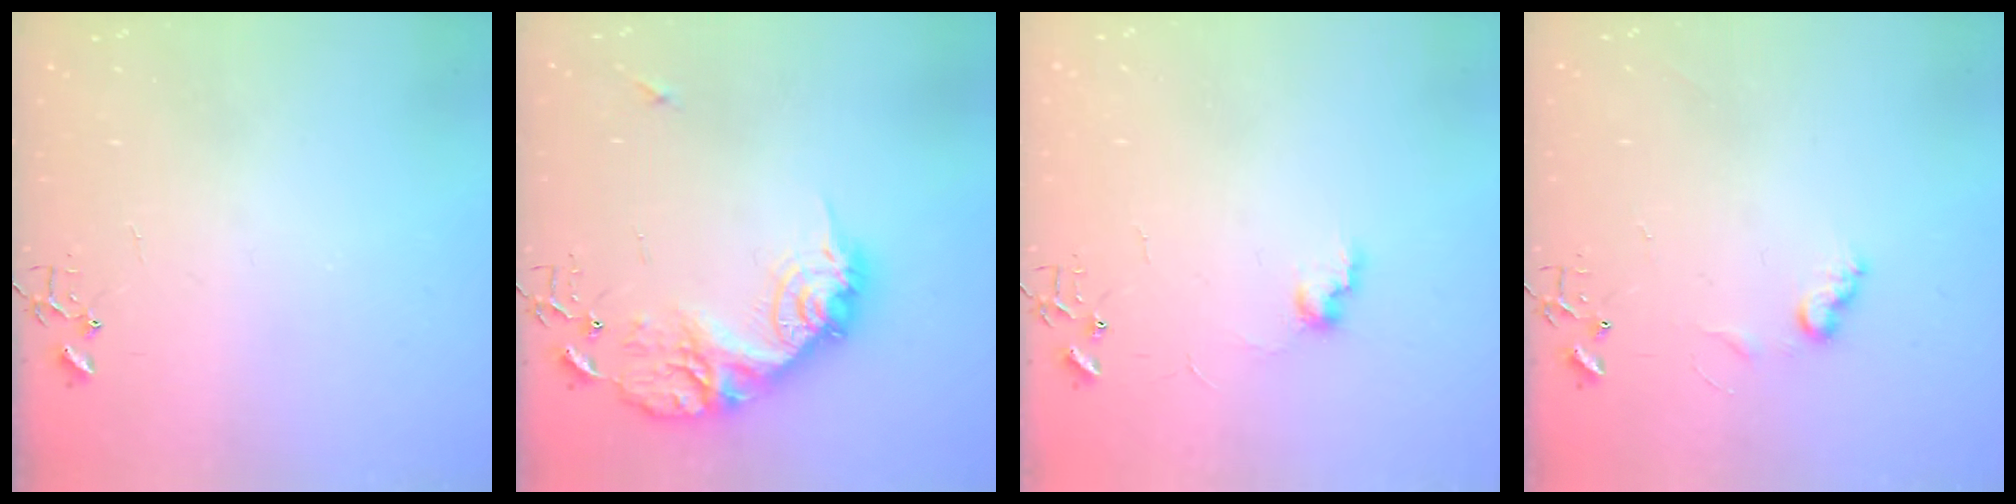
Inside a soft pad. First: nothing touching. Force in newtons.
{"total": 19.5, "press": 19.4, "slide": 1.6}
{"total": 7.5, "press": 7.4, "slide": 0.8}
{"total": 6.1, "press": 6.1, "slide": 0.3}